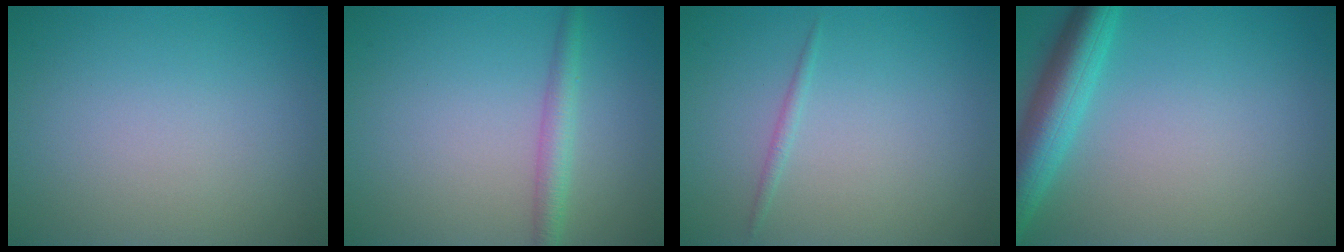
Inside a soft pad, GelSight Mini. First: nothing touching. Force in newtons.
{"total": 2.3, "press": 2.3, "slide": 0.1}
{"total": 0.7, "press": 0.7, "slide": 0.0}
{"total": 5.1, "press": 5.1, "slide": 0.3}